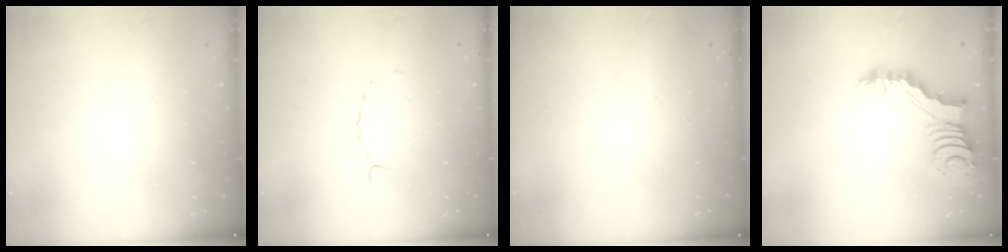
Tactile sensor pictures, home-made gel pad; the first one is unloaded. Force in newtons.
{"total": 0.0}
{"total": 1.4, "press": 1.4, "slide": 0.1}
{"total": 5.4, "press": 5.4, "slide": 0.3}